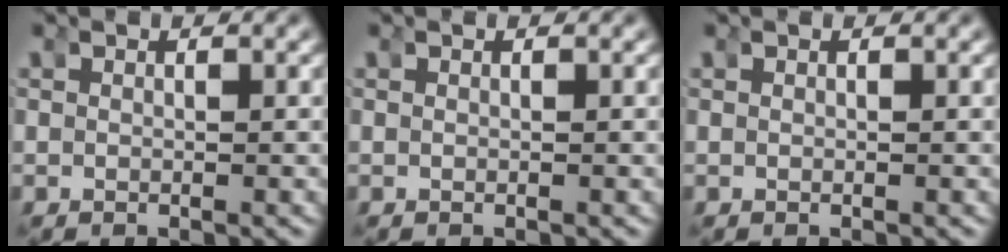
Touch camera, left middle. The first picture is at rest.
{"total": 0.0}
{"total": 0.0}